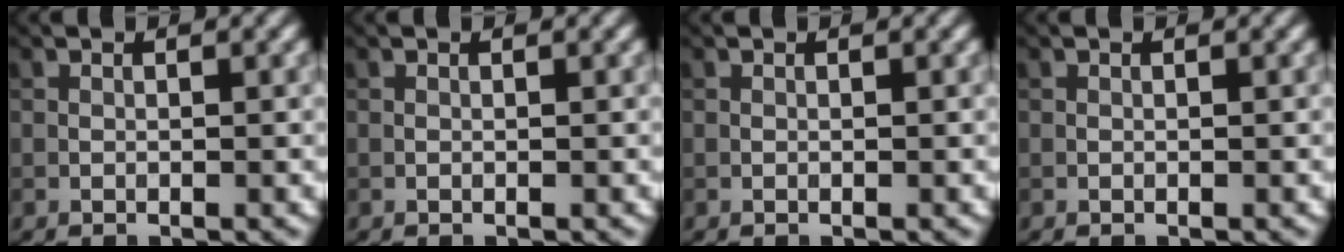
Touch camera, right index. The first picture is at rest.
{"total": 0.0}
{"total": 0.0}
{"total": 0.0}